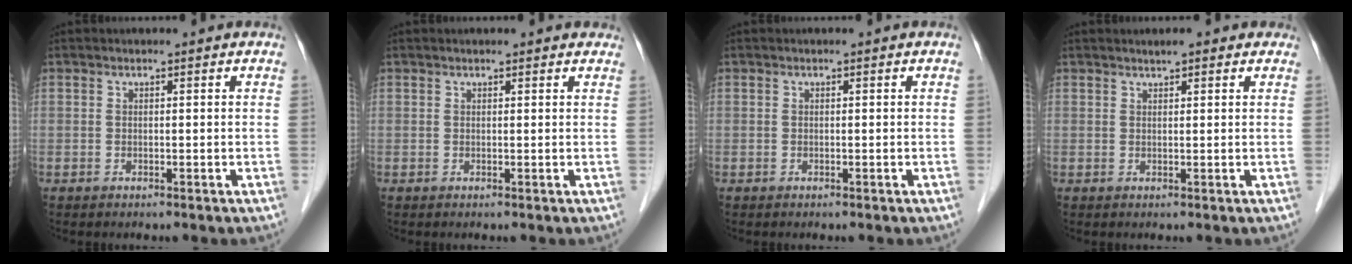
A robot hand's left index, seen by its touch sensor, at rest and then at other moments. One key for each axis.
{"total": 3.2, "fx": 2.9, "fy": 0.9, "fz": 1.0, "tx": -0.012, "ty": 0.016, "tz": 0.024}
{"total": 0.0}
{"total": 2.5, "fx": 2.0, "fy": 0.8, "fz": 1.3, "tx": -0.016, "ty": 0.013, "tz": 0.026}